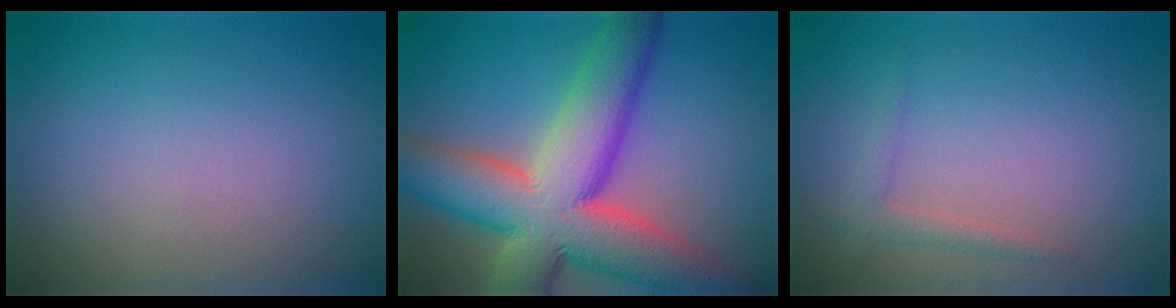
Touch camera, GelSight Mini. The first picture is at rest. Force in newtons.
{"total": 13.9, "press": 13.8, "slide": 1.1}
{"total": 1.5, "press": 1.4, "slide": 0.1}